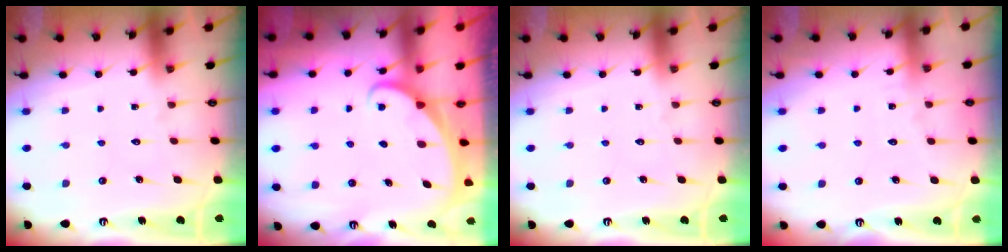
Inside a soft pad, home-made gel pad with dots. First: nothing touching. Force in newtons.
{"total": 1.8, "press": 1.7, "slide": 0.1}
{"total": 0.0}
{"total": 2.8, "press": 2.8, "slide": 0.4}